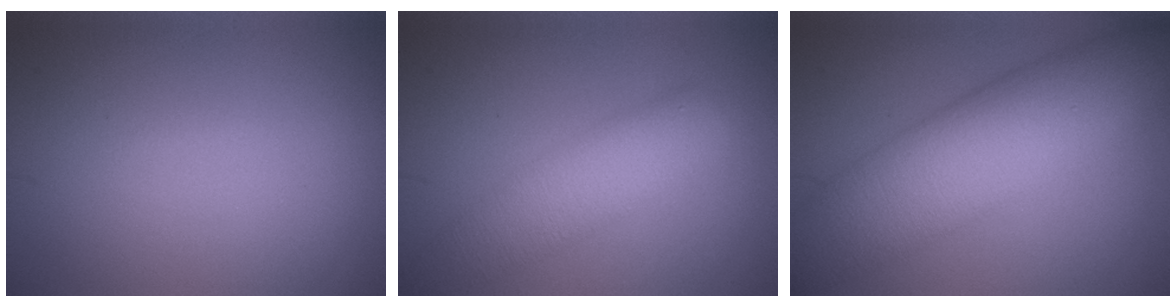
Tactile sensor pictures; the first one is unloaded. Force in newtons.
{"total": 5.0, "press": 5.0, "slide": 0.3}
{"total": 9.9, "press": 9.9, "slide": 0.2}